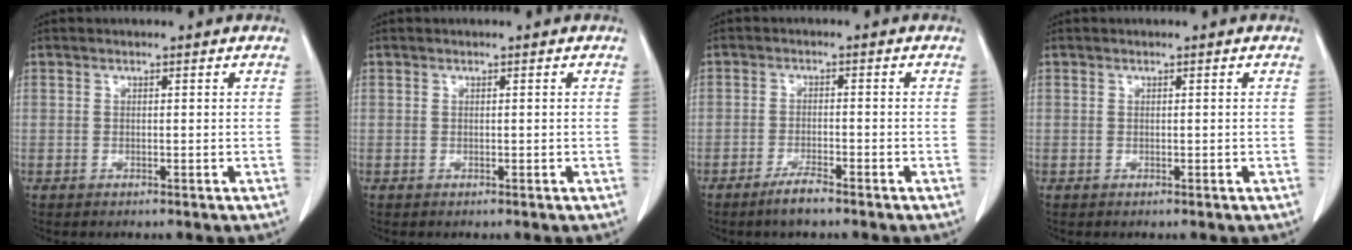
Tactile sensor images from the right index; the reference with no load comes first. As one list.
[{"total": 0.0}, {"total": 3.3, "force": [-2.5, 0.2, 2.1], "torque": [-0.042, -0.003, -0.048]}, {"total": 0.0}]